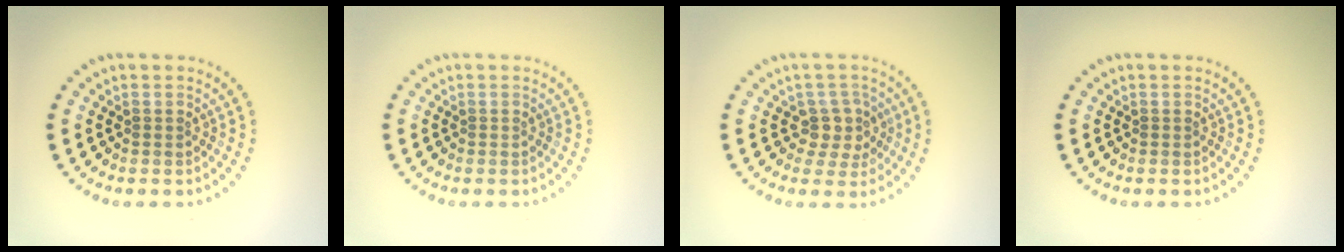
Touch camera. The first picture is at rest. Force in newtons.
{"total": 0.0}
{"total": 2.7, "press": 2.2, "slide": 1.5}
{"total": 0.0}